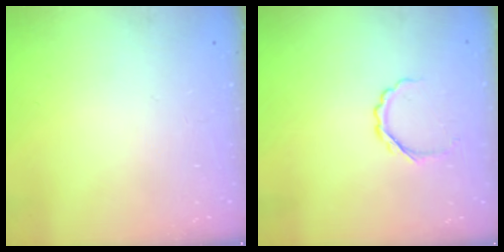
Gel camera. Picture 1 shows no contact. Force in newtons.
{"total": 4.1, "press": 4.0, "slide": 1.0}